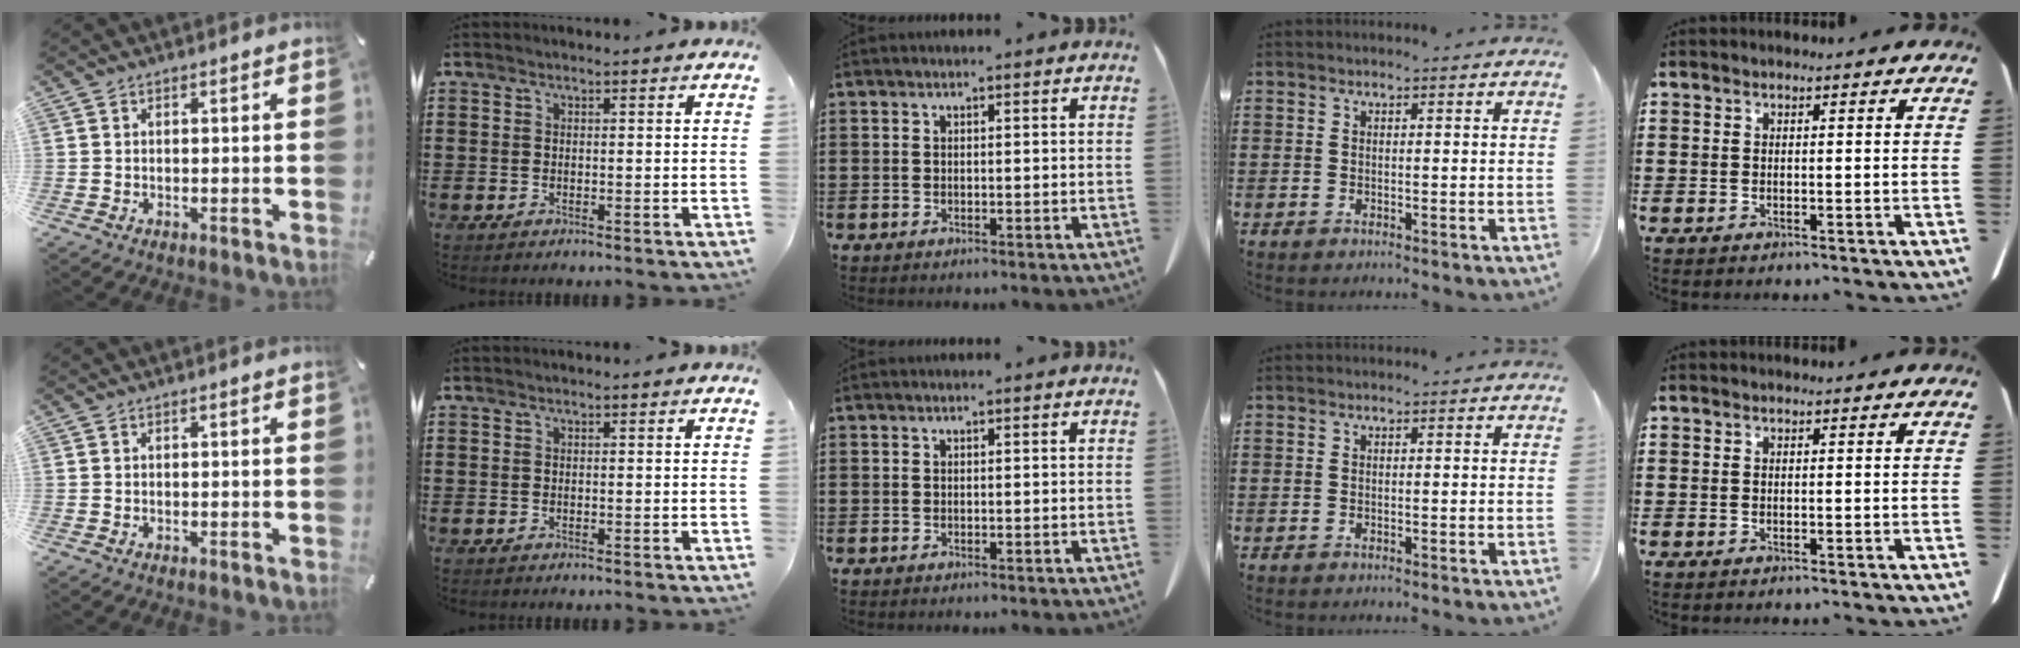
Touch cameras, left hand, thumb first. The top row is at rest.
{}